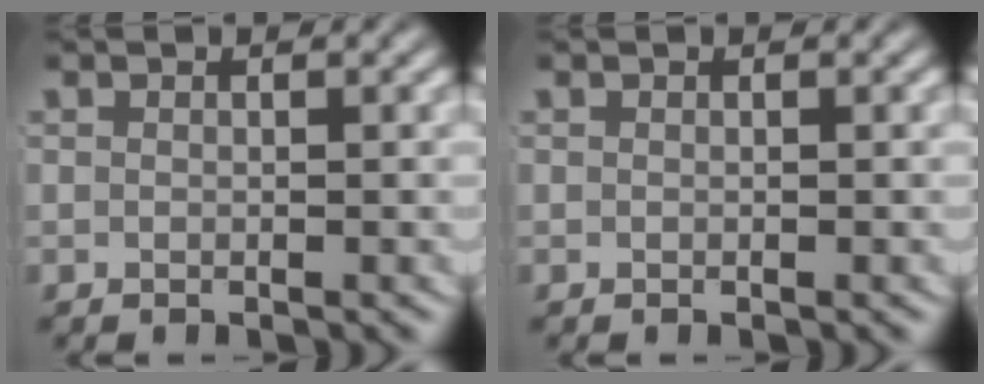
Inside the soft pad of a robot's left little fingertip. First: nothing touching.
{"total": 0.0}